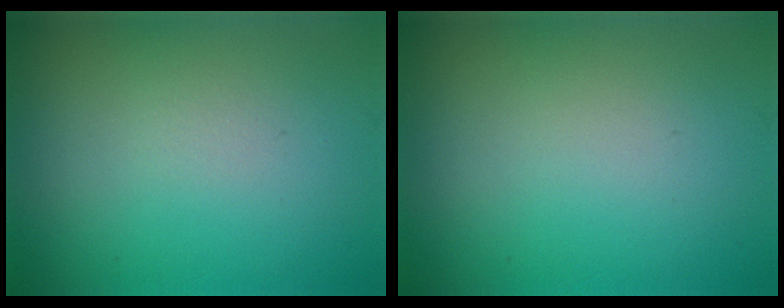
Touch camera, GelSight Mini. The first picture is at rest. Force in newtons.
{"total": 0.0}